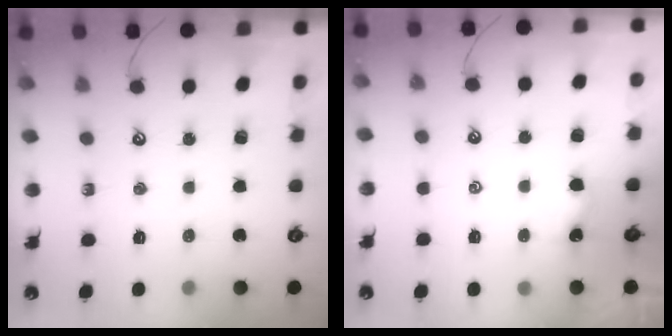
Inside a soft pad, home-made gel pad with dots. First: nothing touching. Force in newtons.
{"total": 2.5, "press": 2.5, "slide": 0.1}